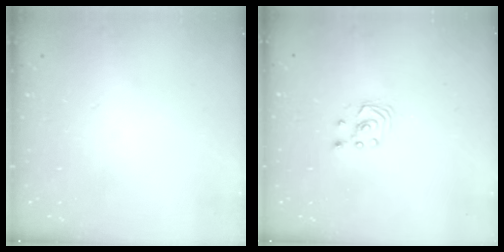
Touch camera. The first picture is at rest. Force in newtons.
{"total": 1.8, "press": 1.8, "slide": 0.2}